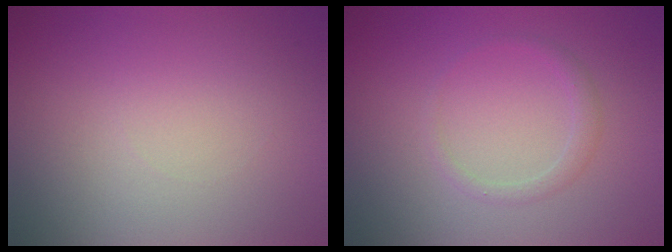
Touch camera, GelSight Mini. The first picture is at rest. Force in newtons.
{"total": 1.2, "press": 1.2, "slide": 0.2}